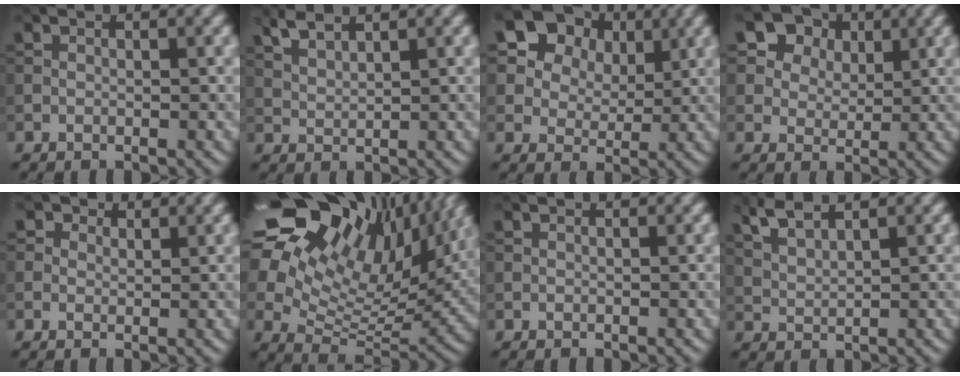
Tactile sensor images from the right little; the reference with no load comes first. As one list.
[{"total": 2.3, "force": [1.9, 0.5, 1.2], "torque": [-0.030, 0.005, 0.045]}, {"total": 14.4, "force": [7.4, 10.6, 6.3], "torque": [-0.159, 0.026, 0.138]}, {"total": 10.5, "force": [5.9, 7.4, 4.5], "torque": [-0.101, 0.020, 0.091]}, {"total": 1.9, "force": [1.2, 1.4, 0.6], "torque": [-0.010, -0.002, 0.008]}, {"total": 21.2, "force": [10.7, 11.8, 14.0], "torque": [-0.266, 0.063, 0.176]}, {"total": 0.0}, {"total": 2.7, "force": [2.1, 0.5, 1.6], "torque": [-0.039, 0.006, 0.050]}]